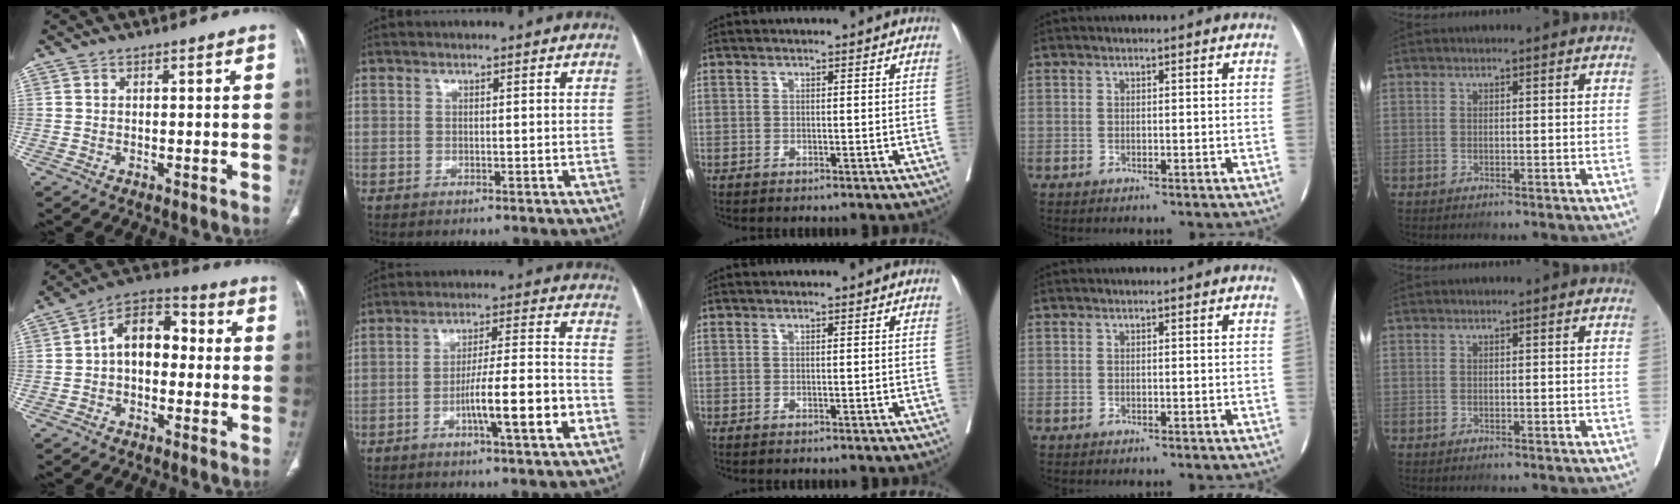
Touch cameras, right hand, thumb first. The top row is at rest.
{"thumb": {"total": 11.1, "force": [0.0, 7.3, 8.3], "torque": [-0.104, 0.039, -0.015]}, "index": {"total": 11.3, "force": [-4.4, 0.3, 10.4], "torque": [-0.166, 0.007, -0.067]}}